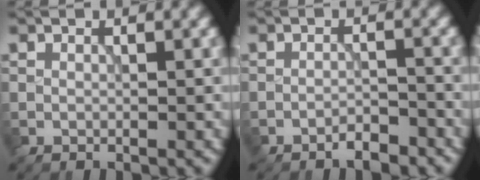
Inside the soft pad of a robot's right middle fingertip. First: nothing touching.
{"total": 2.2, "force": [-1.8, 0.5, 1.1], "torque": [-0.014, 0.004, -0.033]}